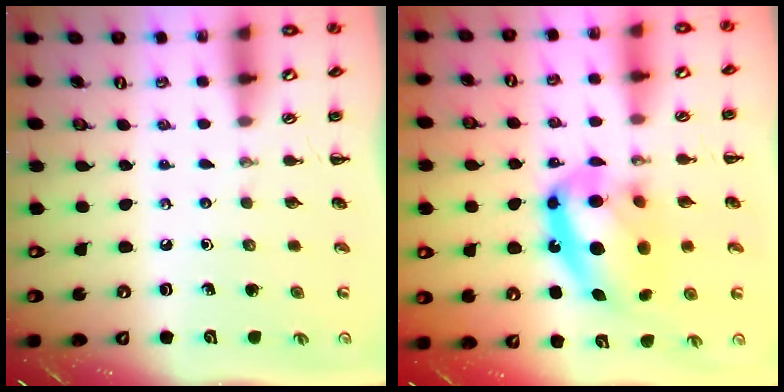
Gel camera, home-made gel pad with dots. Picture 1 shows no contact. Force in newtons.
{"total": 16.9, "press": 16.4, "slide": 4.0}